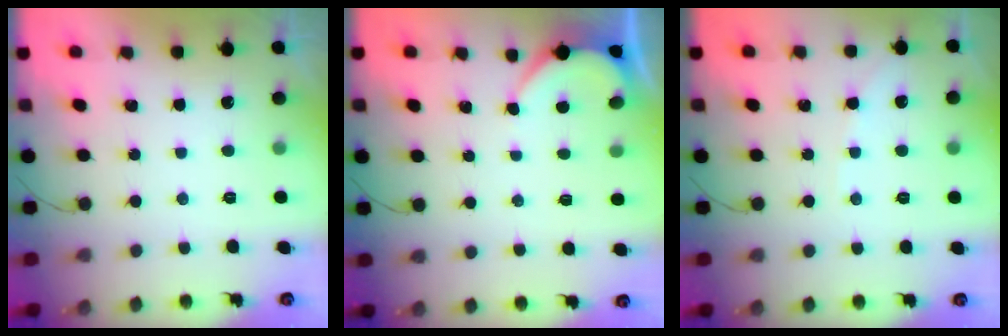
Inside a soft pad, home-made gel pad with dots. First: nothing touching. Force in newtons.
{"total": 2.5, "press": 2.5, "slide": 0.3}
{"total": 2.5, "press": 2.4, "slide": 0.5}